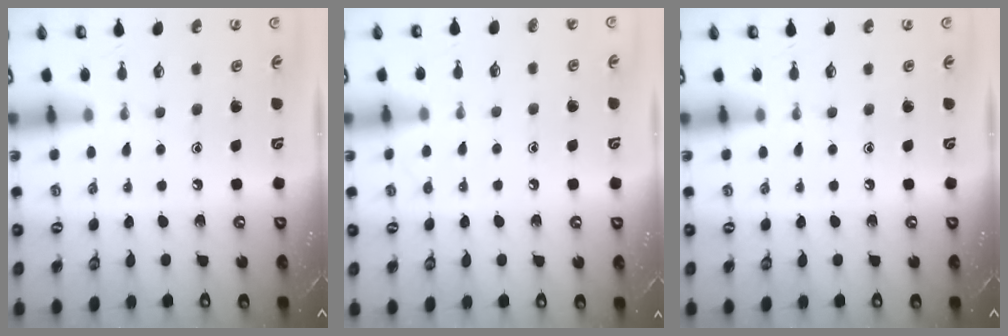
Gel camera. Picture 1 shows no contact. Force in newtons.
{"total": 5.8, "press": 5.8, "slide": 0.6}
{"total": 0.0}